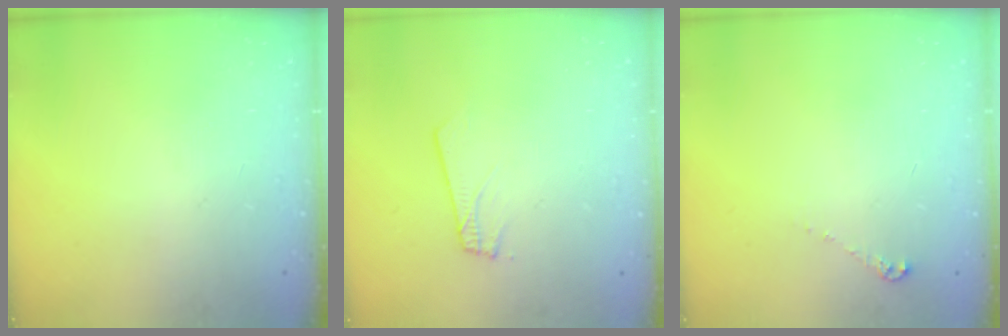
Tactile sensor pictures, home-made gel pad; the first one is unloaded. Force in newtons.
{"total": 1.8, "press": 1.8, "slide": 0.1}
{"total": 4.3, "press": 4.2, "slide": 0.6}